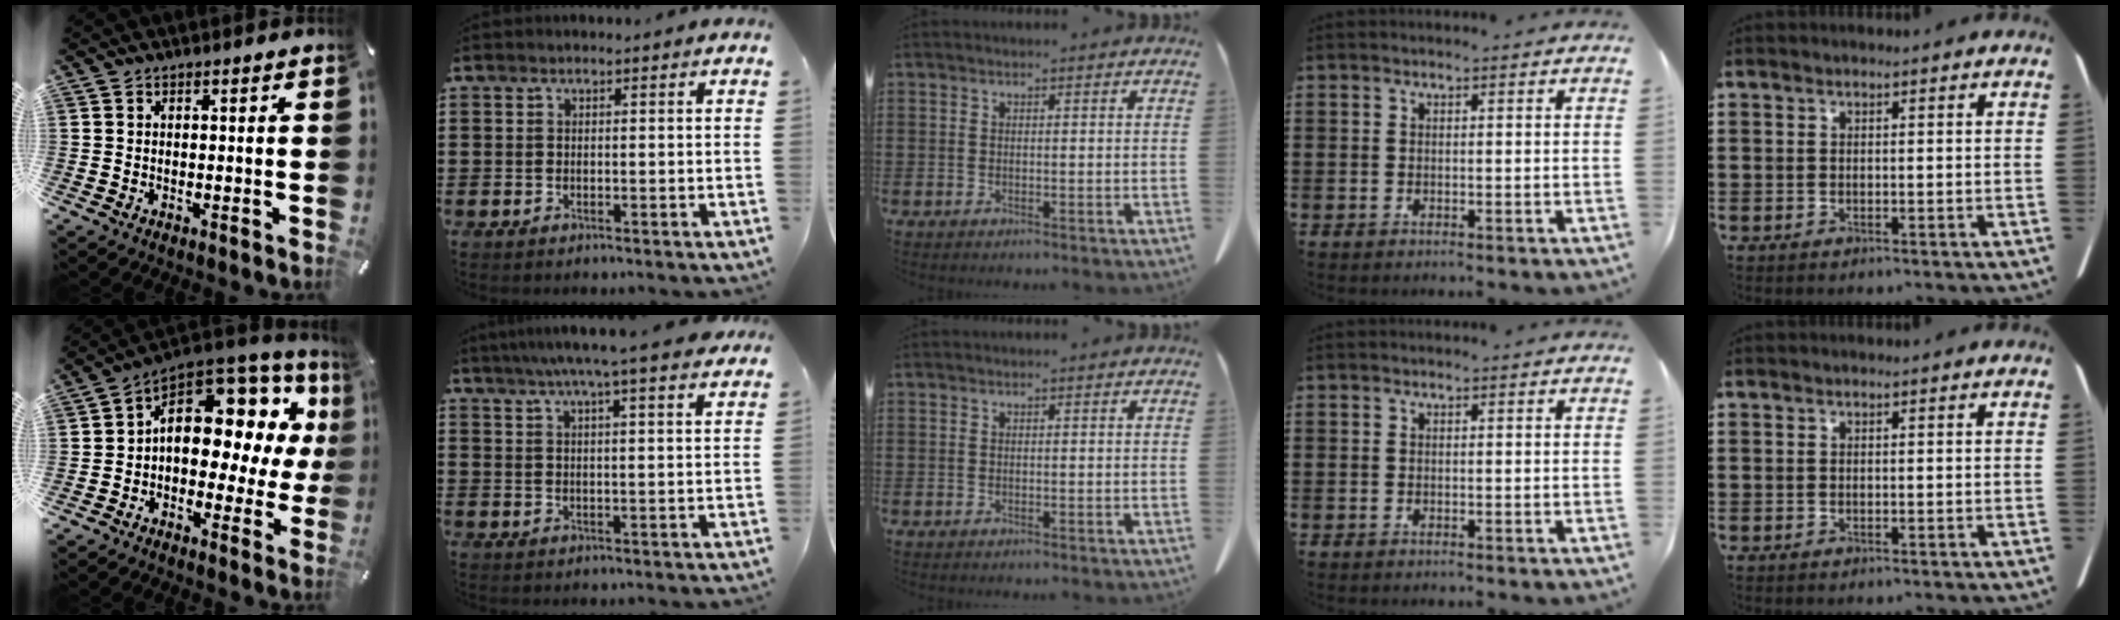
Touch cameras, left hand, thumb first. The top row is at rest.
{"thumb": {"total": 12.1, "force": [4.2, 8.2, 7.9], "torque": [-0.101, -0.050, 0.069]}, "index": {"total": 5.9, "force": [4.8, -0.4, 3.4], "torque": [-0.081, -0.014, 0.081]}}